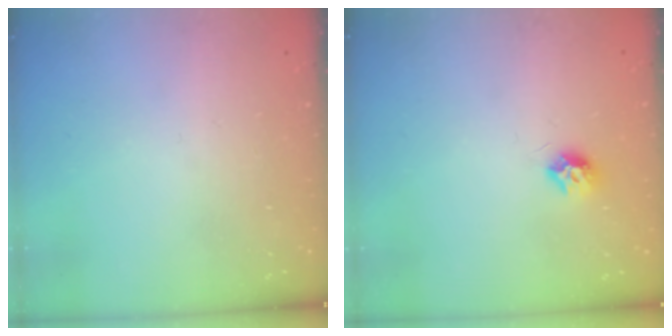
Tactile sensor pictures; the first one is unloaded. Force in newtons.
{"total": 7.4, "press": 7.4, "slide": 0.2}